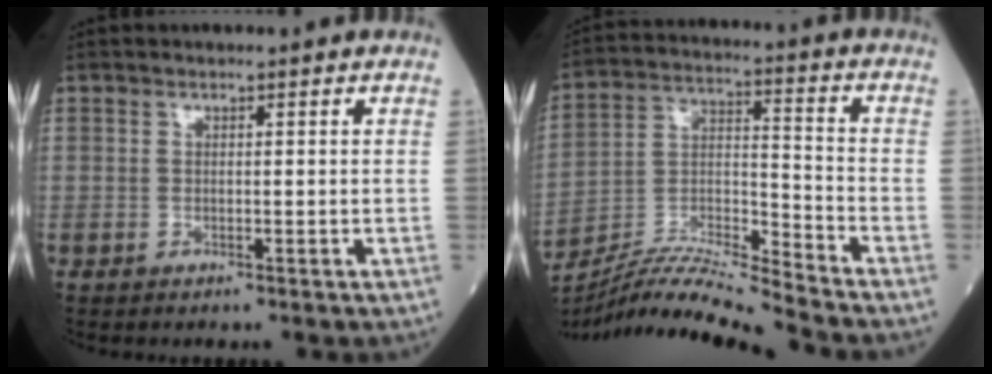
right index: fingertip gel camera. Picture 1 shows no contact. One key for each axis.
{"total": 13.2, "fx": -12.5, "fy": -2.2, "fz": 3.6, "tx": -0.067, "ty": 0.010, "tz": -0.233}